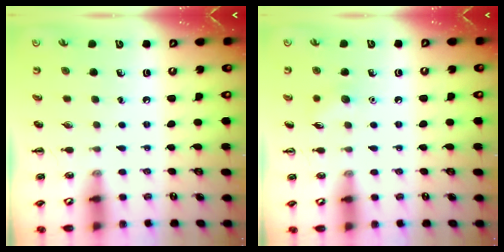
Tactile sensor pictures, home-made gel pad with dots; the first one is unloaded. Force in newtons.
{"total": 5.5, "press": 5.2, "slide": 1.6}